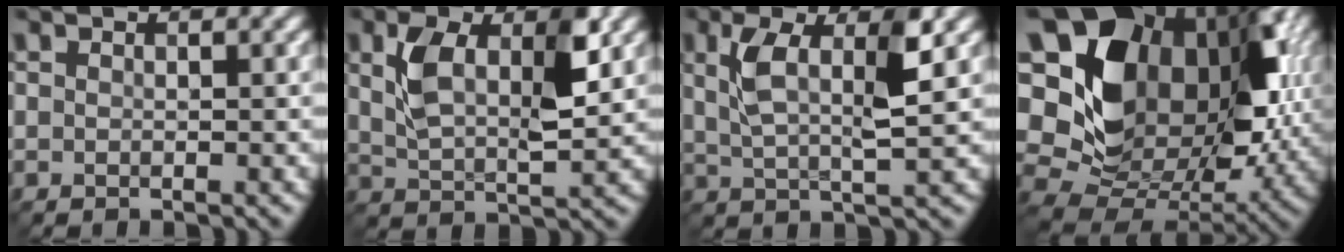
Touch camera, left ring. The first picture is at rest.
{"total": 6.1, "force": [1.8, 2.6, 5.2], "torque": [-0.109, -0.001, 0.034]}
{"total": 5.5, "force": [1.7, 1.5, 5.1], "torque": [-0.102, 0.003, 0.034]}
{"total": 17.5, "force": [4.6, 12.9, 10.8], "torque": [-0.197, 0.034, 0.089]}